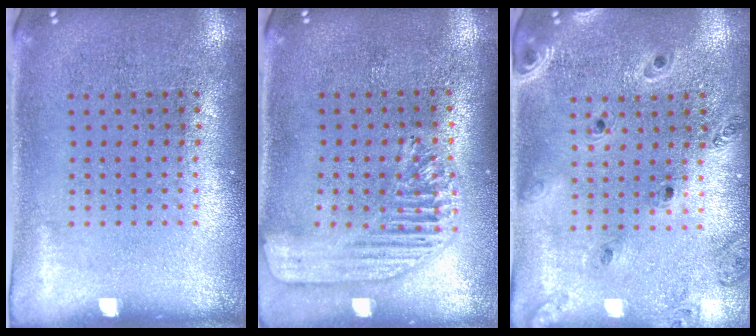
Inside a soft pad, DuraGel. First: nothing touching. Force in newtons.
{"total": 1.7, "press": 1.5, "slide": 0.7}
{"total": 0.8, "press": 0.8, "slide": 0.1}